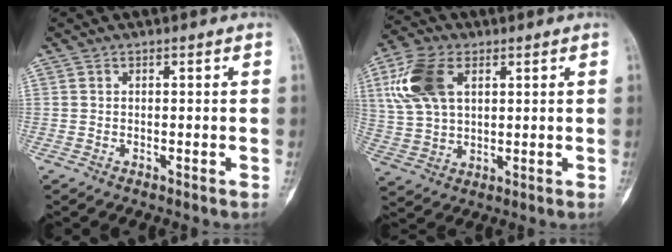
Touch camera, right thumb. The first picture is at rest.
{"total": 12.6, "force": [3.5, 7.5, 9.5], "torque": [-0.201, 0.006, 0.070]}